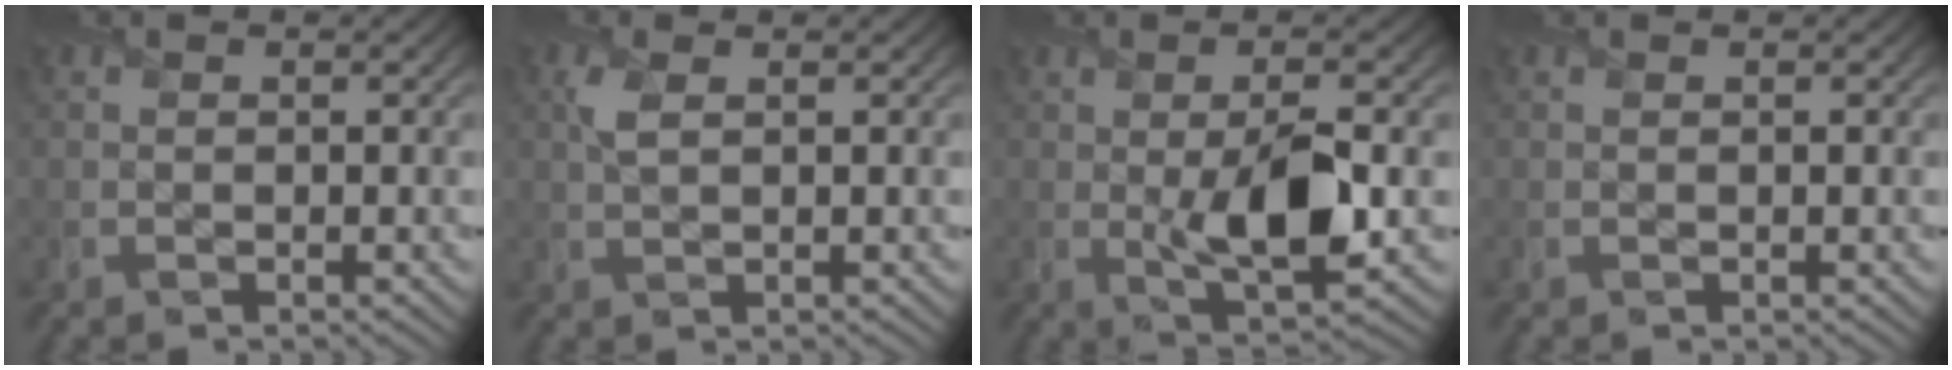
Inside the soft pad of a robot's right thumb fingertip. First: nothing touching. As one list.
[{"total": 2.2, "force": [0.7, 0.9, 1.8], "torque": [-0.052, 0.005, 0.014]}, {"total": 7.7, "force": [-0.6, 3.0, 7.1], "torque": [-0.128, -0.009, -0.006]}, {"total": 0.0}]